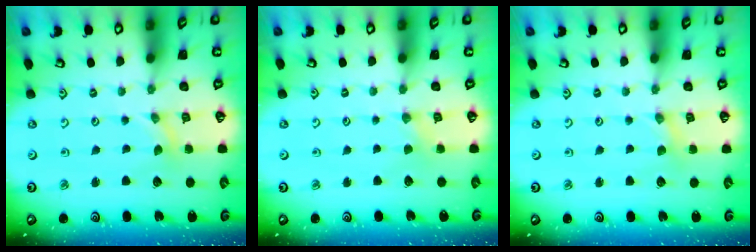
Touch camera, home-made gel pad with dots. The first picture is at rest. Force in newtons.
{"total": 1.1, "press": 1.1, "slide": 0.2}
{"total": 0.5, "press": 0.5, "slide": 0.1}